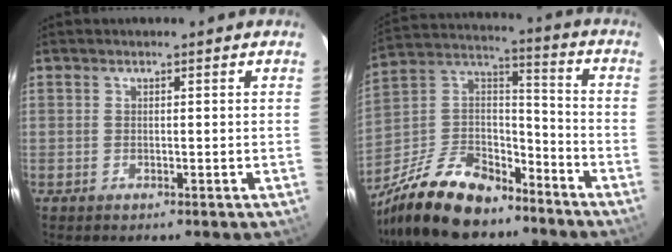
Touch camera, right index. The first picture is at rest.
{"total": 21.2, "force": [-15.8, 9.4, 10.6], "torque": [-0.236, 0.022, -0.266]}